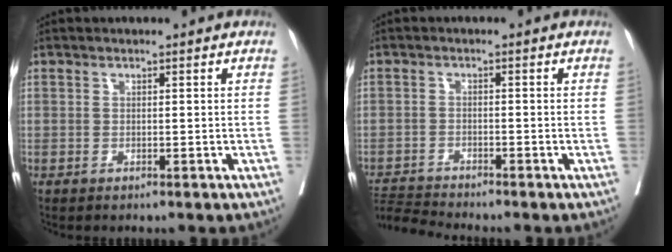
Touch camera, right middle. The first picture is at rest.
{"total": 4.4, "force": [-4.1, -1.6, -0.3], "torque": [-0.004, -0.011, -0.079]}